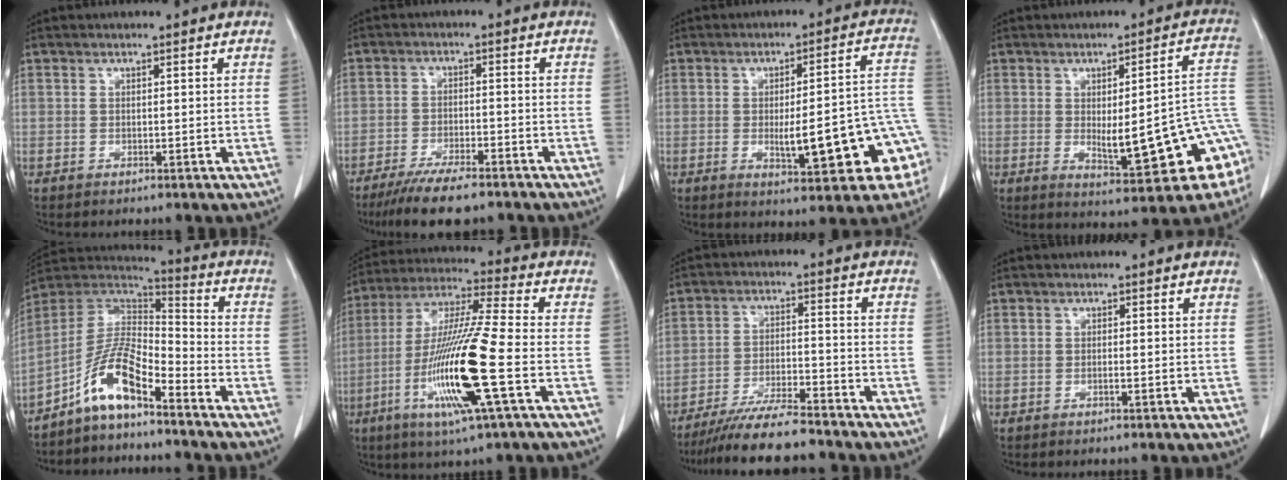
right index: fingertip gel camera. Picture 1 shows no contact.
{"total": 8.1, "force": [-6.6, 1.6, 4.4], "torque": [-0.073, -0.017, -0.111]}
{"total": 15.5, "force": [-4.2, 2.8, 14.7], "torque": [-0.126, 0.029, -0.041]}
{"total": 17.4, "force": [-3.8, 3.2, 16.7], "torque": [-0.137, 0.017, -0.033]}
{"total": 10.2, "force": [-6.8, 2.2, 7.3], "torque": [-0.156, 0.021, -0.128]}
{"total": 17.6, "force": [-5.2, 0.0, 16.8], "torque": [-0.342, -0.018, -0.106]}
{"total": 10.9, "force": [-9.8, 0.8, 4.6], "torque": [-0.076, -0.017, -0.164]}
{"total": 0.6, "force": [-0.2, 0.0, 0.5], "torque": [-0.010, 0.001, -0.004]}